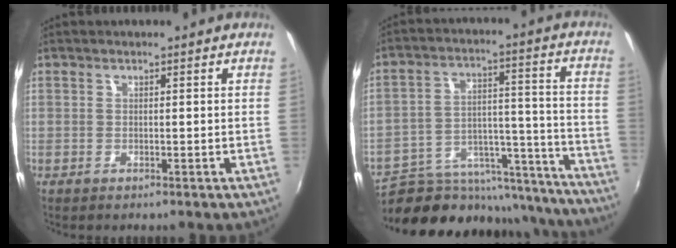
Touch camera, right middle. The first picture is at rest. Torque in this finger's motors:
{"motor_torque": [0.10, -1.98, 0.15, 0.02]}